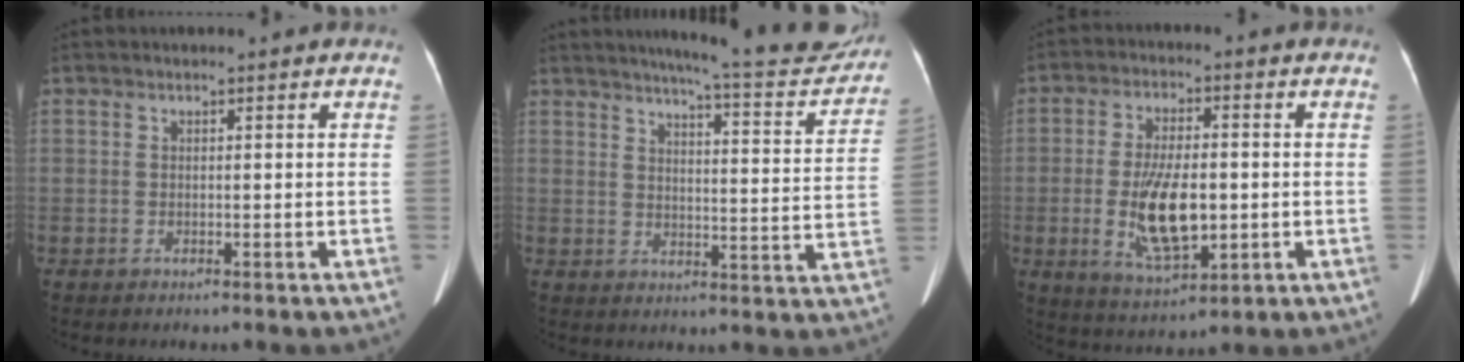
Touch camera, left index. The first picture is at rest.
{"total": 16.6, "force": [15.3, 1.4, 6.3], "torque": [-0.081, -0.044, 0.177]}
{"total": 10.7, "force": [-1.7, 4.0, 9.7], "torque": [-0.197, -0.010, -0.021]}